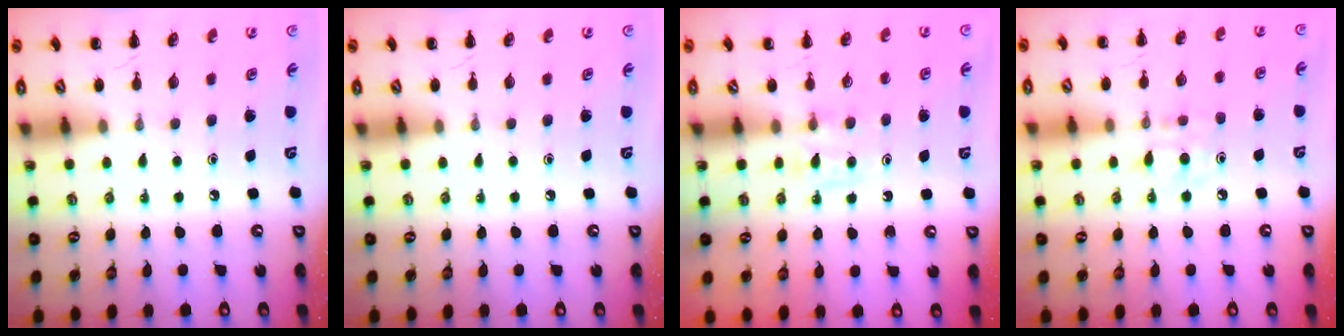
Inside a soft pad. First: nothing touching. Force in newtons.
{"total": 0.0}
{"total": 4.1, "press": 3.8, "slide": 1.5}
{"total": 7.4, "press": 7.2, "slide": 1.8}